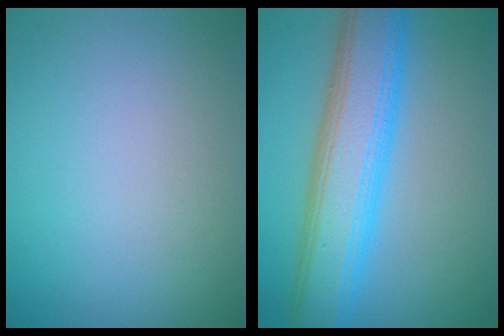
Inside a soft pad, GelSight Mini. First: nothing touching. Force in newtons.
{"total": 7.9, "press": 7.9, "slide": 0.1}